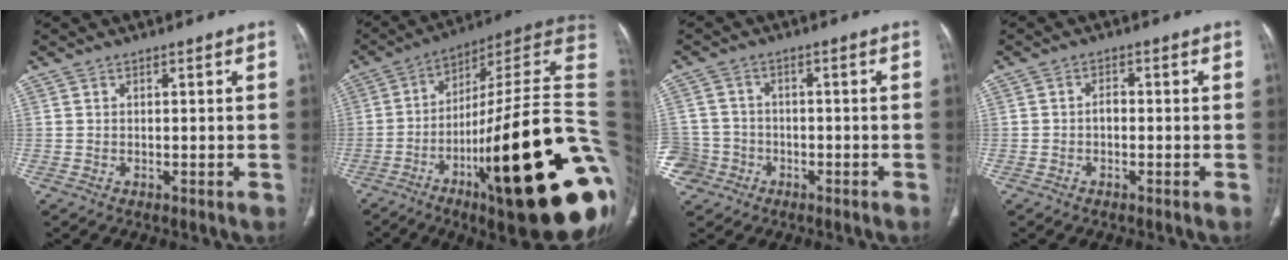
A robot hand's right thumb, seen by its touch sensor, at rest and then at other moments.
{"total": 34.7, "force": [-8.0, 7.8, 32.9], "torque": [-0.398, 0.038, -0.126]}
{"total": 7.4, "force": [-3.5, 6.5, 0.7], "torque": [-0.012, 0.030, -0.060]}
{"total": 1.2, "force": [0.1, 1.2, 0.1], "torque": [0.002, 0.008, -0.002]}